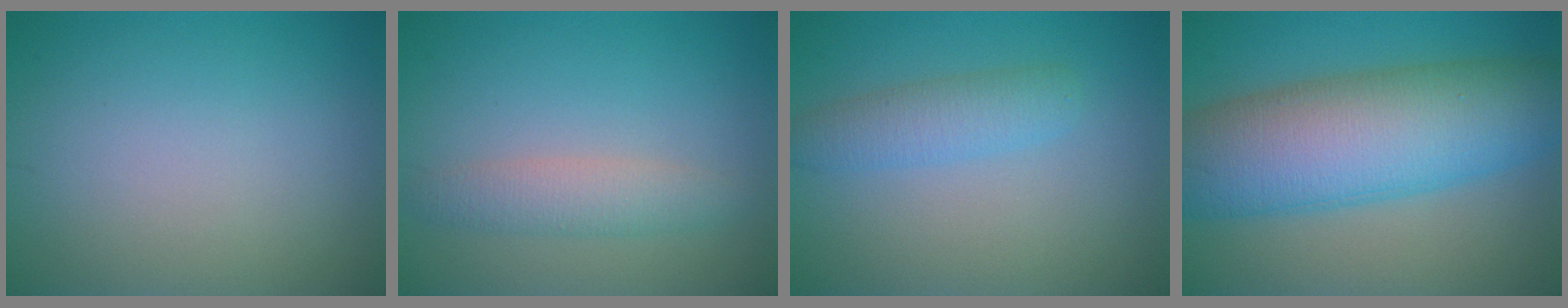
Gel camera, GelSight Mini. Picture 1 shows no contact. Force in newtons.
{"total": 2.6, "press": 2.6, "slide": 0.1}
{"total": 2.8, "press": 2.8, "slide": 0.1}
{"total": 12.1, "press": 12.1, "slide": 0.3}